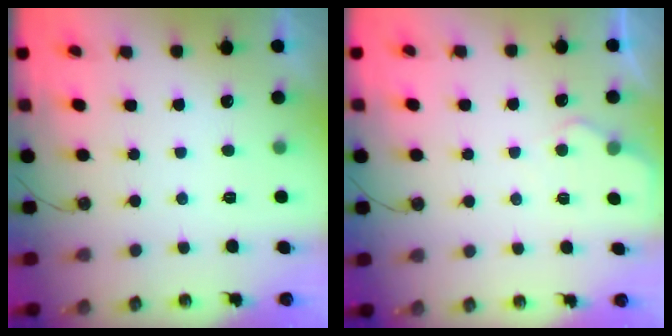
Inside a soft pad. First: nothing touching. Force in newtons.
{"total": 3.8, "press": 3.8, "slide": 0.4}